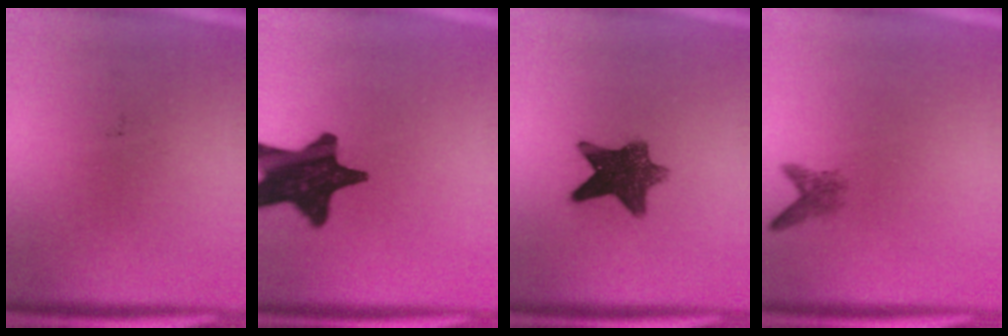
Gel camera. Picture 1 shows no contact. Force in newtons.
{"total": 16.5}
{"total": 10.1}
{"total": 2.1}